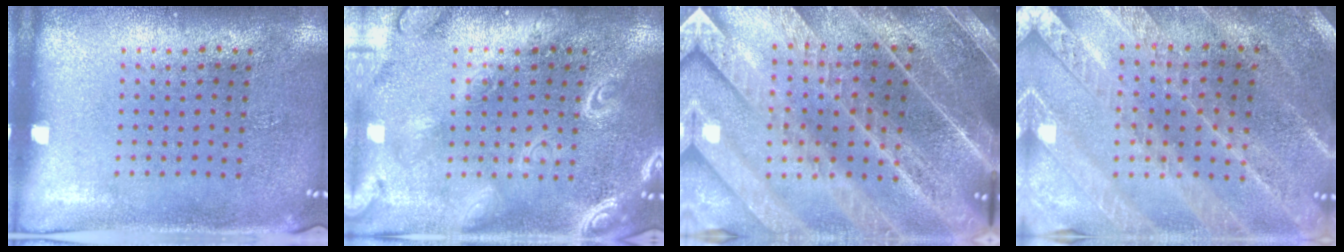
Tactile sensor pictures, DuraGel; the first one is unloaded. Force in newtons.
{"total": 3.8, "press": 3.8, "slide": 0.5}
{"total": 4.4, "press": 4.0, "slide": 2.0}
{"total": 2.4, "press": 2.4, "slide": 0.2}